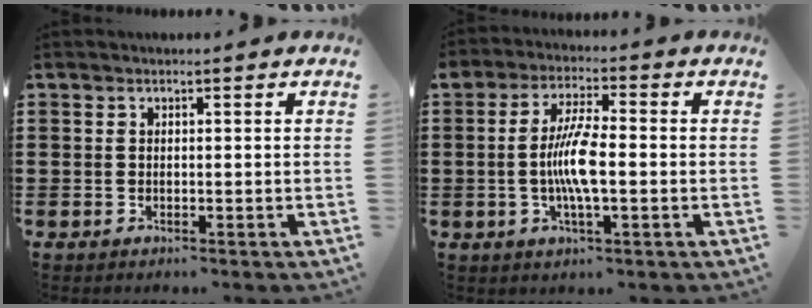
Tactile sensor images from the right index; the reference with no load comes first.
{"total": 7.5, "force": [-1.1, 1.7, 7.2], "torque": [-0.154, -0.006, -0.029]}